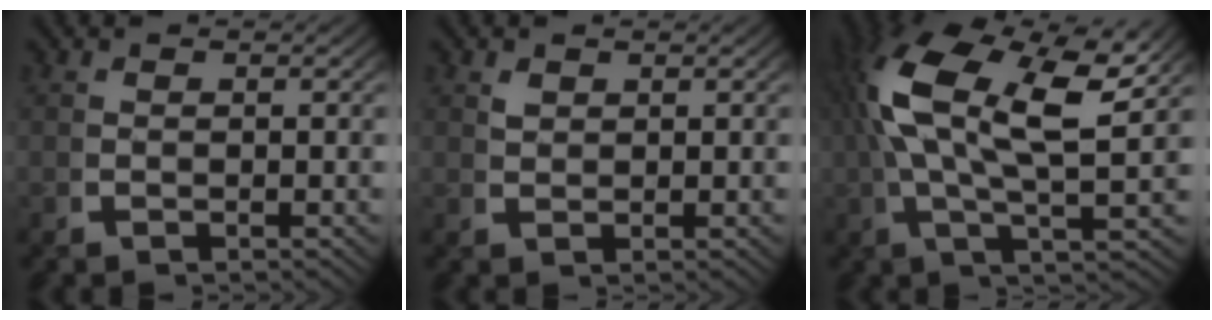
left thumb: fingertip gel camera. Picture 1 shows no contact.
{"total": 1.1, "force": [1.0, 0.2, 0.3], "torque": [-0.004, 0.002, 0.026]}
{"total": 12.0, "force": [3.0, 5.3, 10.3], "torque": [-0.211, -0.002, 0.045]}